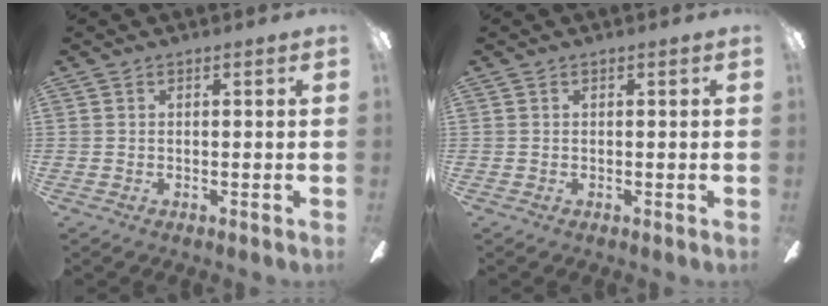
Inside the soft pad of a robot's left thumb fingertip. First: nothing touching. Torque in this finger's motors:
{"motor_torque": [0.00, 0.00, -0.11, 0.11, 0.00]}